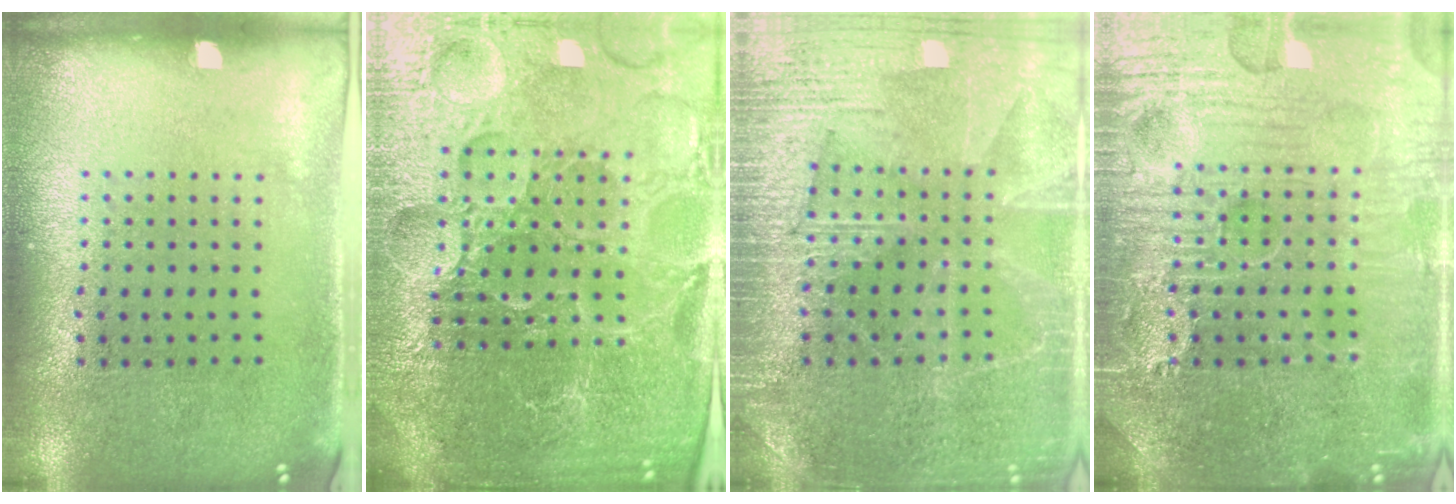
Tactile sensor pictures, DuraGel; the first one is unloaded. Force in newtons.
{"total": 6.0, "press": 5.4, "slide": 2.7}
{"total": 3.6, "press": 3.6, "slide": 0.5}
{"total": 7.9, "press": 7.8, "slide": 0.9}